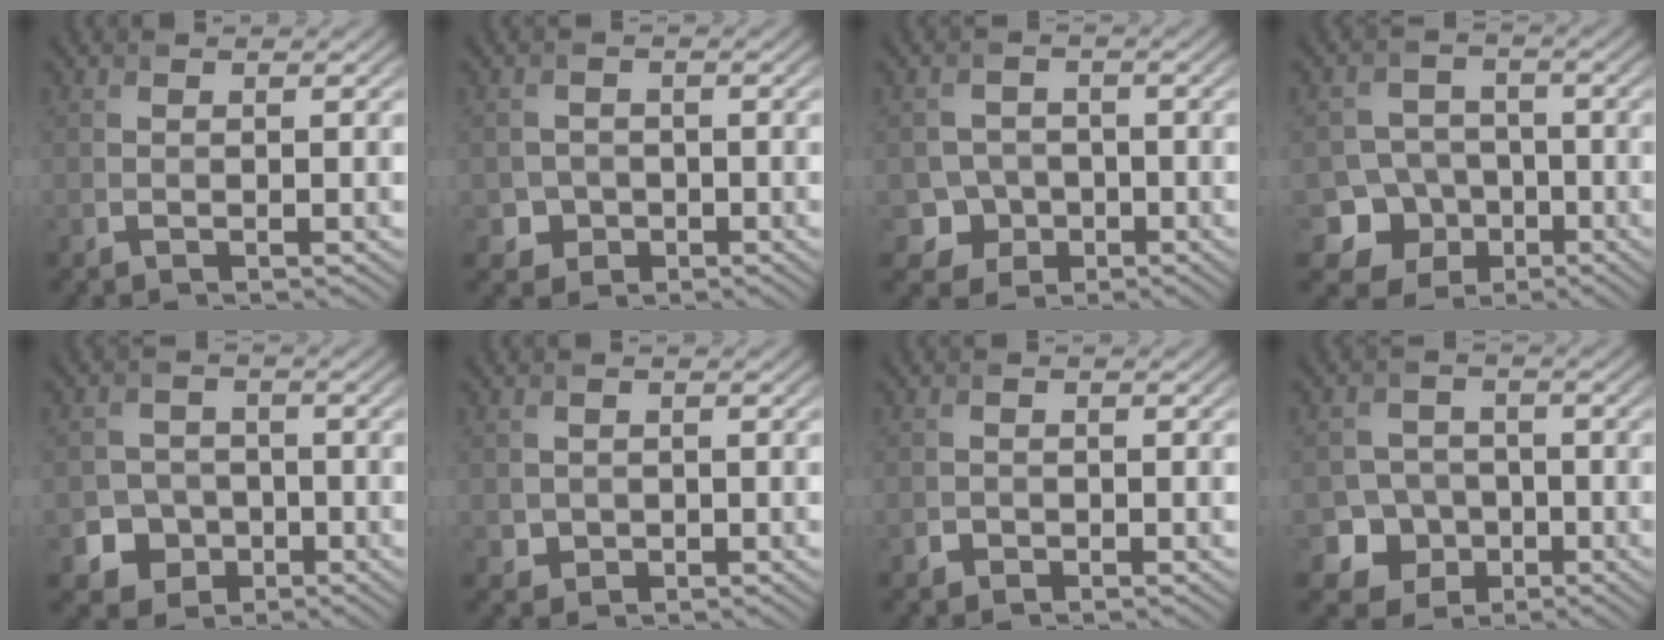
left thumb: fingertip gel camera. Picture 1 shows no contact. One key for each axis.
{"total": 2.6, "fx": -0.9, "fy": 2.4, "fz": 0.6, "tx": -0.009, "ty": -0.002, "tz": -0.017}
{"total": 4.1, "fx": -1.6, "fy": 3.7, "fz": 0.9, "tx": -0.013, "ty": -0.001, "tz": -0.043}
{"total": 7.6, "fx": -3.5, "fy": 6.5, "fz": 2.1, "tx": -0.040, "ty": -0.011, "tz": -0.084}
{"total": 5.3, "fx": -2.2, "fy": 4.6, "fz": 1.5, "tx": -0.023, "ty": -0.003, "tz": -0.059}
{"total": 1.6, "fx": 0.0, "fy": 1.6, "fz": 0.3, "tx": -0.009, "ty": -0.009, "tz": 0.000}
{"total": 0.9, "fx": -0.5, "fy": 0.7, "fz": 0.1, "tx": 0.000, "ty": -0.002, "tz": -0.012}
{"total": 5.9, "fx": -2.3, "fy": 5.2, "fz": 1.6, "tx": -0.028, "ty": -0.004, "tz": -0.065}